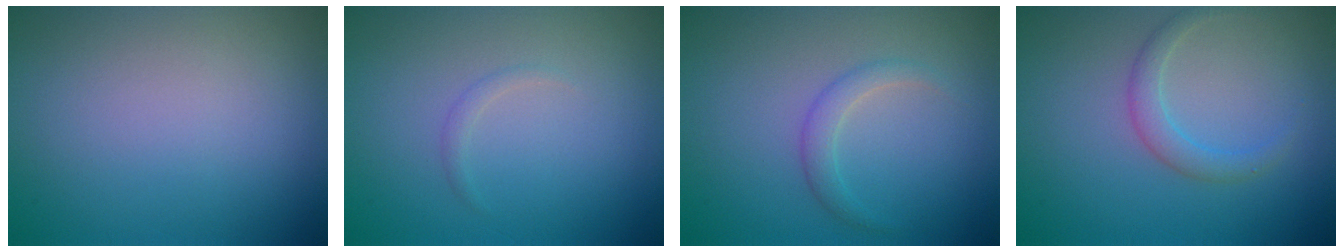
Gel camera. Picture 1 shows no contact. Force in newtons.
{"total": 0.6, "press": 0.6, "slide": 0.0}
{"total": 1.6, "press": 1.6, "slide": 0.1}
{"total": 1.8, "press": 1.8, "slide": 0.1}